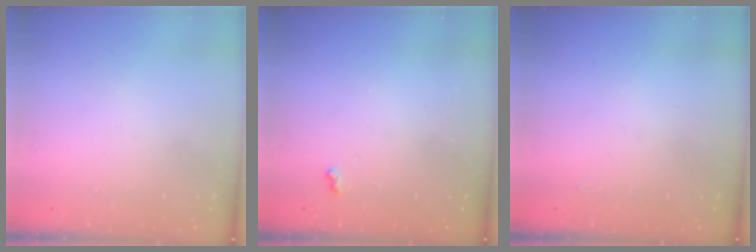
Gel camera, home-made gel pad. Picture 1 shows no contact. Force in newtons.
{"total": 3.0, "press": 3.0, "slide": 0.4}
{"total": 1.3, "press": 1.3, "slide": 0.3}